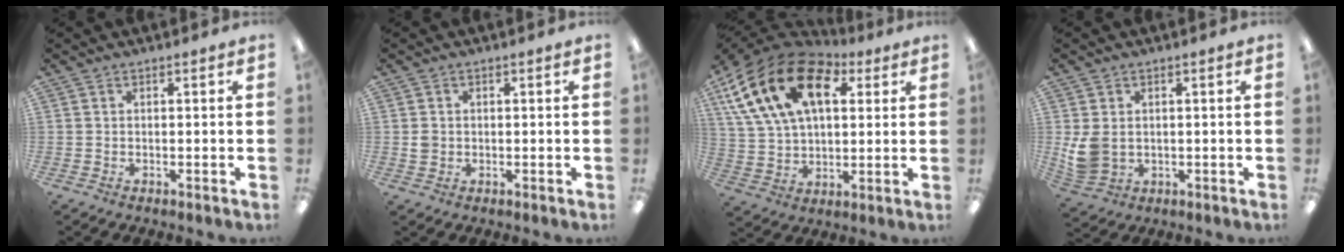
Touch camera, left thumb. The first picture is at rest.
{"total": 2.1, "force": [-0.1, 2.1, 0.6], "torque": [-0.003, 0.000, -0.004]}
{"total": 21.8, "force": [9.7, 13.1, 14.6], "torque": [-0.296, -0.029, 0.171]}
{"total": 5.9, "force": [0.7, 4.8, 3.3], "torque": [-0.068, 0.003, 0.018]}